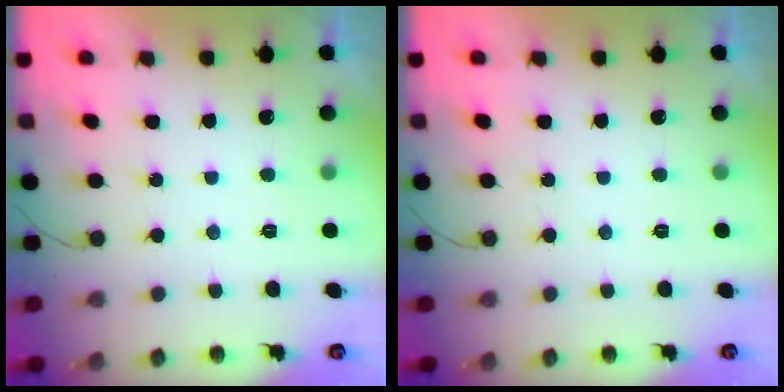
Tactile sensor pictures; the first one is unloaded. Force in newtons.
{"total": 0.0}